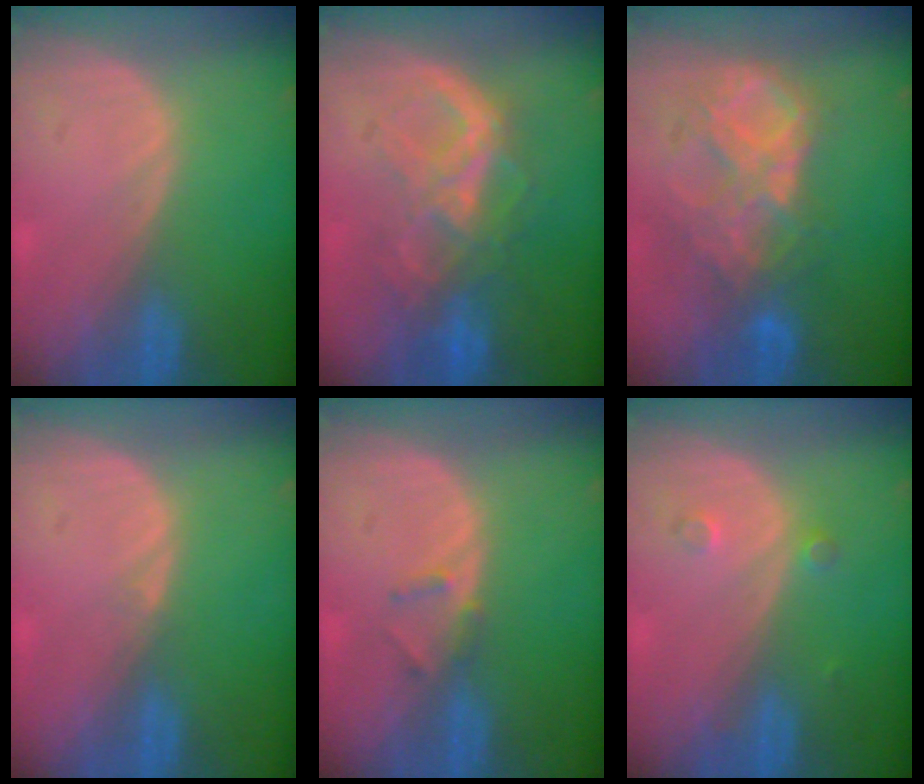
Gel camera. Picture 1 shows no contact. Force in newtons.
{"total": 8.3, "press": 7.7, "slide": 3.2}
{"total": 9.2, "press": 7.9, "slide": 4.8}
{"total": 0.6, "press": 0.4, "slide": 0.5}
{"total": 1.8, "press": 1.5, "slide": 0.9}
{"total": 1.9, "press": 1.6, "slide": 1.0}